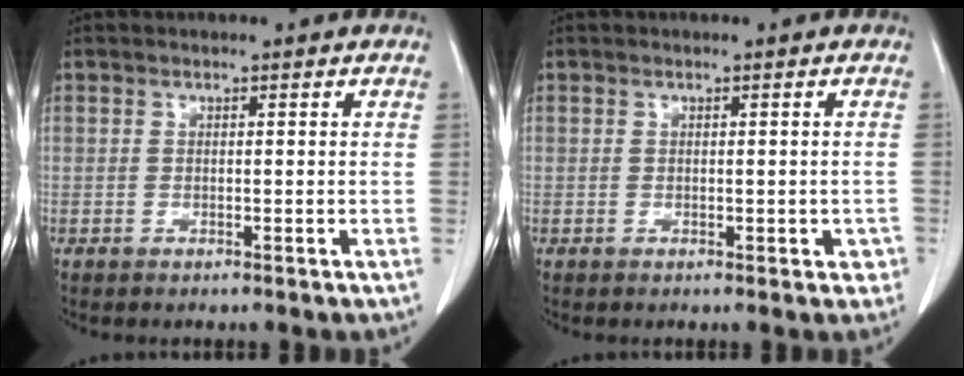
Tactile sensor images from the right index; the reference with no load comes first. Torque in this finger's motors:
{"motor_torque": [-0.06, 0.14, 0.04, 0.04]}